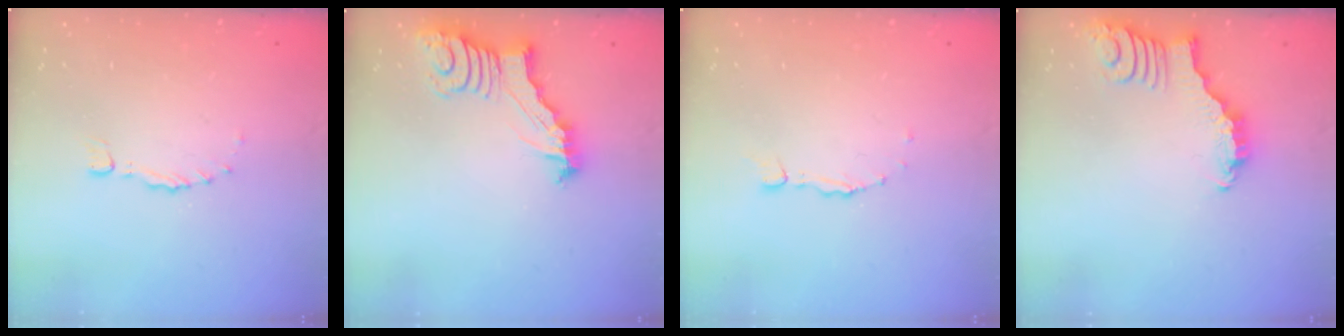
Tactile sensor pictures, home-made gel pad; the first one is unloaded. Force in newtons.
{"total": 4.8, "press": 4.8, "slide": 0.4}
{"total": 1.7, "press": 1.7, "slide": 0.4}
{"total": 2.8, "press": 2.8, "slide": 0.4}